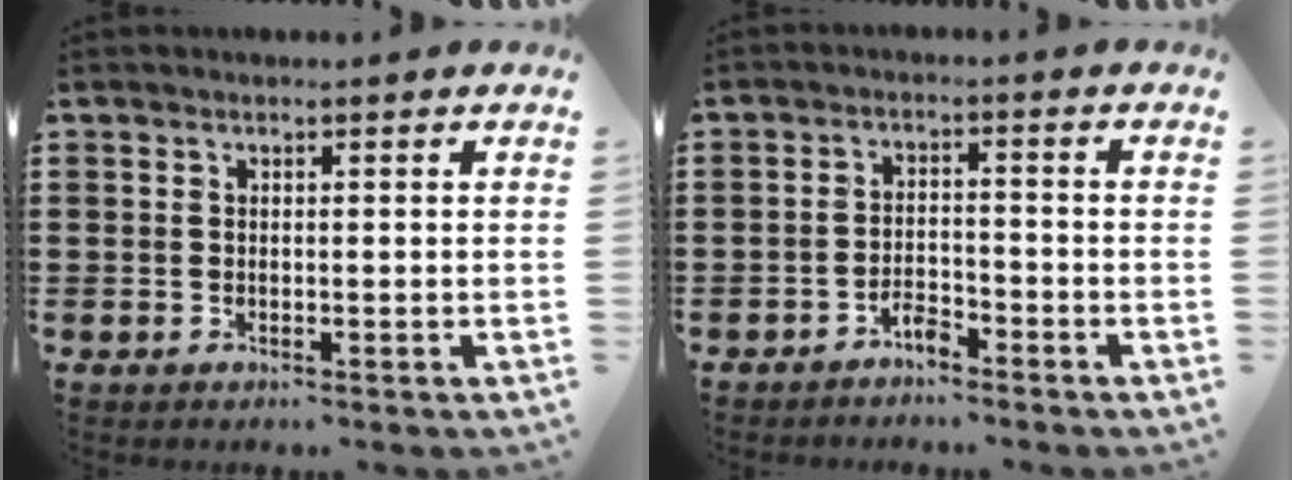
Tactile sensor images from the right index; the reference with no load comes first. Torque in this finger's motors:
{"motor_torque": [-0.10, -0.03, 0.01, 0.03]}